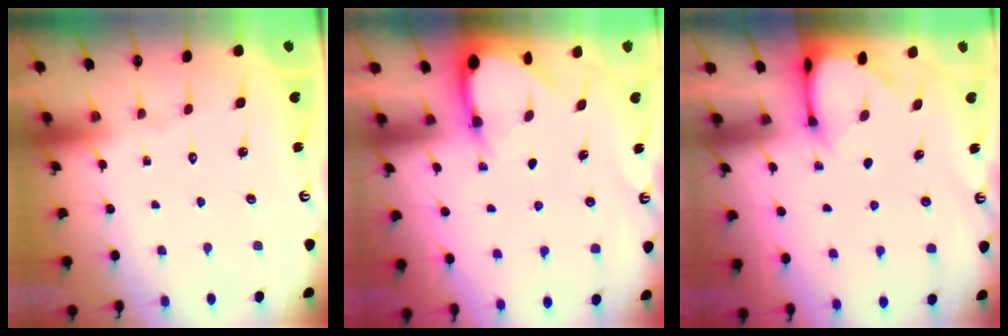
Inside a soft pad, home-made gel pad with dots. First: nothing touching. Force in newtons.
{"total": 3.3, "press": 3.3, "slide": 0.2}
{"total": 2.9, "press": 2.9, "slide": 0.2}